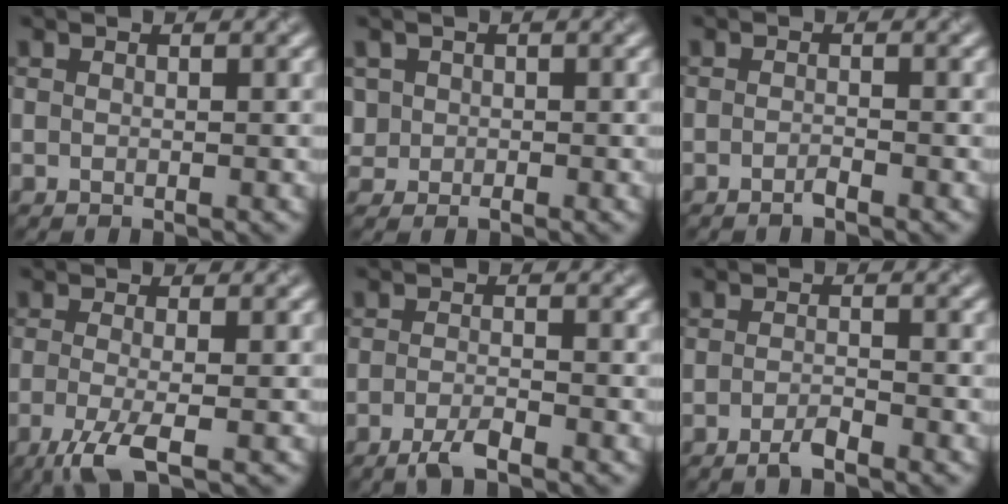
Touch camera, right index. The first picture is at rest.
{"total": 1.1, "force": [0.1, 1.1, -0.2], "torque": [0.002, 0.002, 0.000]}
{"total": 0.6, "force": [-0.6, 0.0, 0.3], "torque": [-0.008, 0.005, -0.013]}
{"total": 4.0, "force": [-2.0, 0.9, 3.4], "torque": [-0.070, -0.002, -0.048]}
{"total": 2.3, "force": [-1.7, 0.3, 1.4], "torque": [-0.036, 0.003, -0.040]}
{"total": 1.3, "force": [-1.1, 0.1, 0.7], "torque": [-0.019, 0.006, -0.026]}